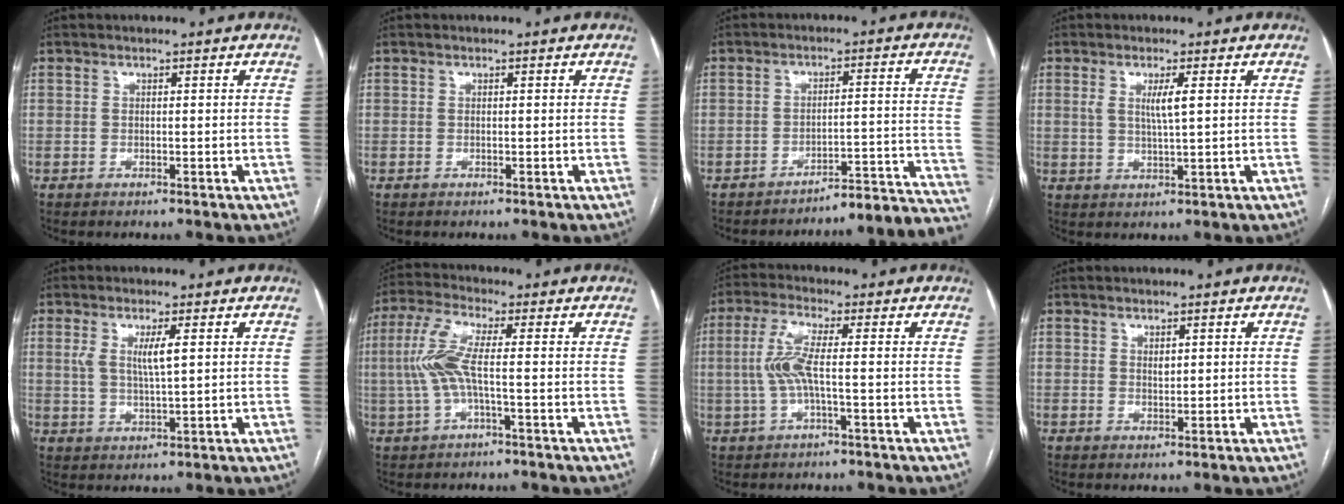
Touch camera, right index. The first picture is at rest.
{"total": 0.0}
{"total": 15.2, "force": [-15.0, -1.2, 2.3], "torque": [0.020, 0.026, -0.184]}
{"total": 3.5, "force": [1.0, 0.1, 3.3], "torque": [-0.065, -0.002, 0.018]}
{"total": 4.4, "force": [1.3, 0.6, 4.2], "torque": [-0.085, 0.000, 0.026]}
{"total": 7.0, "force": [-0.5, 0.9, 7.0], "torque": [-0.167, 0.016, -0.013]}
{"total": 5.9, "force": [-0.4, 0.5, 5.8], "torque": [-0.135, 0.011, -0.010]}
{"total": 1.1, "force": [0.5, 0.5, 0.8], "torque": [-0.013, -0.003, 0.011]}